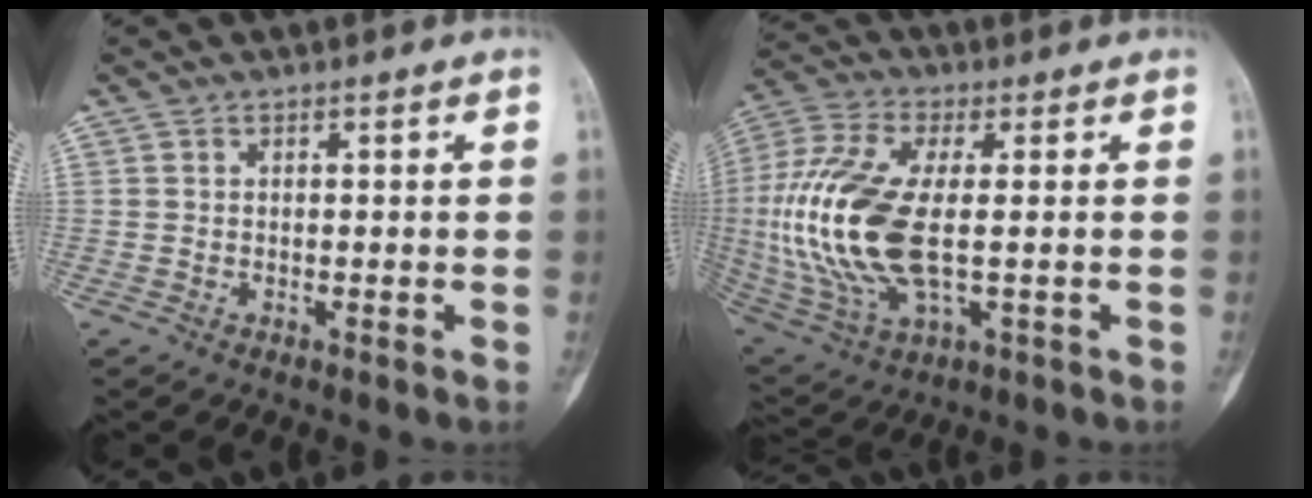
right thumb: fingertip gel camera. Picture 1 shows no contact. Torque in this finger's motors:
{"motor_torque": [2.29, 2.16, 1.46, -1.31, 0.56]}